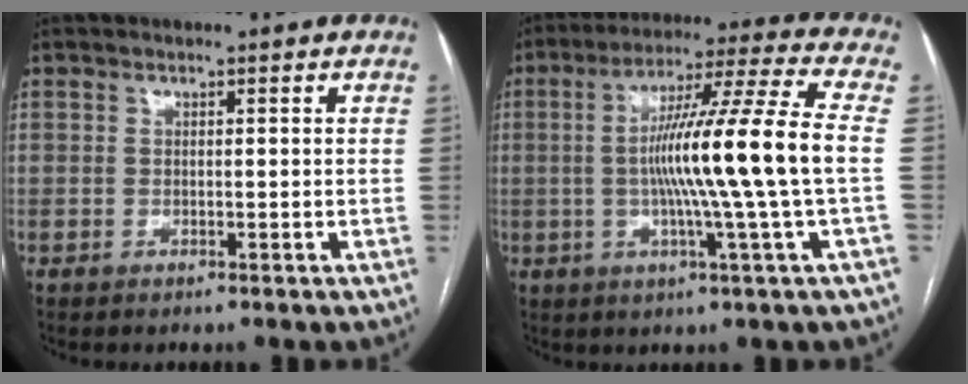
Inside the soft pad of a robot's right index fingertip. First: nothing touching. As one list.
[{"total": 15.9, "force": [-1.0, -2.3, 15.7], "torque": [-0.265, 0.000, -0.022]}]